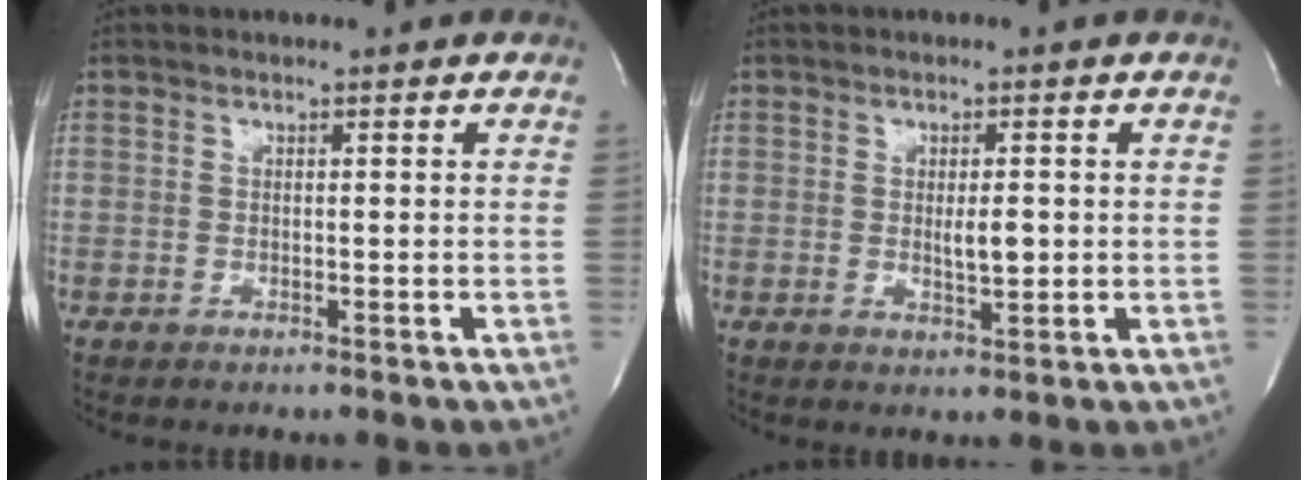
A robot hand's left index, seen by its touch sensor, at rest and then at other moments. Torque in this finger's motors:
{"motor_torque": [0.14, -0.08, 0.07, 0.04]}